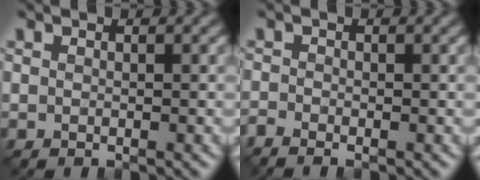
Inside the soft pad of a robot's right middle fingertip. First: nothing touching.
{"total": 1.3, "force": [-1.2, 0.2, 0.4], "torque": [-0.013, -0.005, -0.032]}